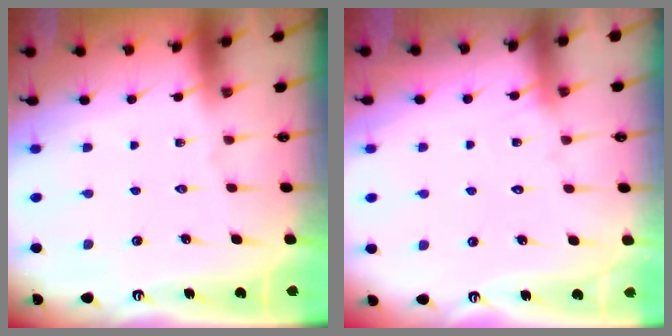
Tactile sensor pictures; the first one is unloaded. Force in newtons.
{"total": 6.1, "press": 6.1, "slide": 0.5}